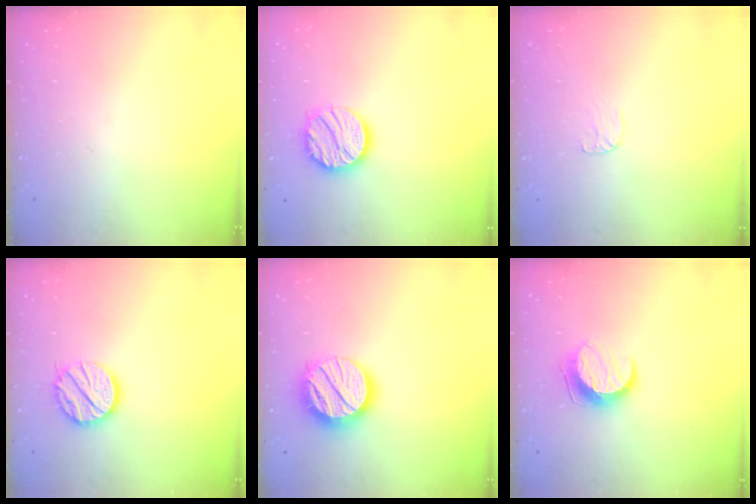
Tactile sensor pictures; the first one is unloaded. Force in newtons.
{"total": 14.9, "press": 14.8, "slide": 1.1}
{"total": 4.4, "press": 4.4, "slide": 0.4}
{"total": 12.6, "press": 12.6, "slide": 0.8}
{"total": 17.3, "press": 17.2, "slide": 1.4}
{"total": 9.7, "press": 9.6, "slide": 0.6}